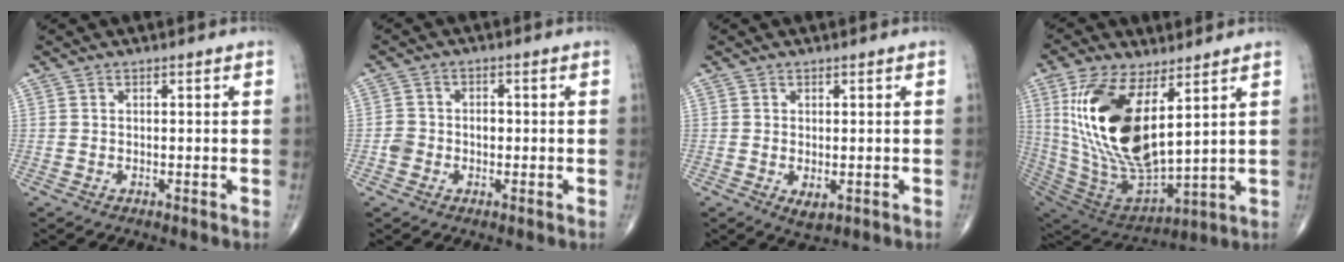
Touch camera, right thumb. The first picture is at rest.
{"total": 3.5, "force": [-0.7, 3.0, 1.7], "torque": [-0.019, 0.018, -0.013]}
{"total": 2.4, "force": [-0.5, 1.2, 2.0], "torque": [-0.029, -0.006, -0.001]}
{"total": 22.7, "force": [7.0, 10.0, 19.1], "torque": [-0.380, -0.042, 0.148]}